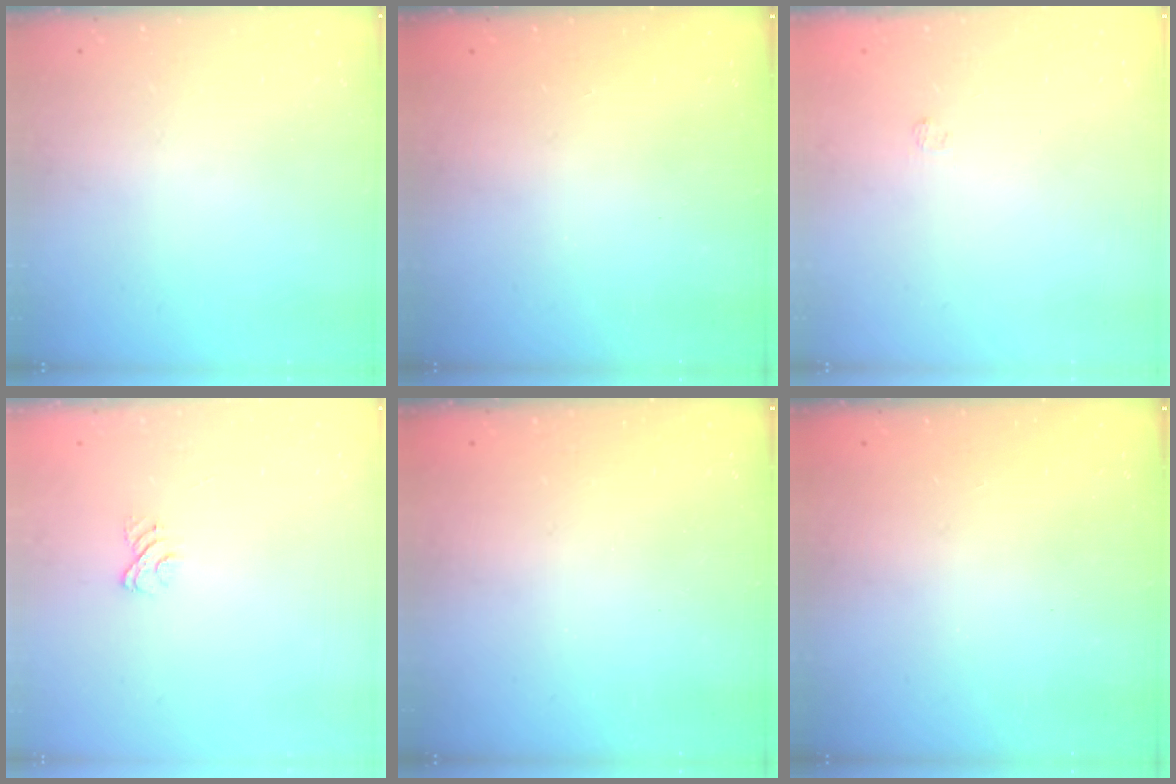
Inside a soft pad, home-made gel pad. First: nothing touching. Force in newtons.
{"total": 2.6, "press": 2.4, "slide": 0.8}
{"total": 1.7, "press": 1.2, "slide": 1.1}
{"total": 3.5, "press": 3.3, "slide": 1.2}
{"total": 2.6, "press": 2.5, "slide": 0.9}
{"total": 2.6, "press": 2.4, "slide": 0.8}